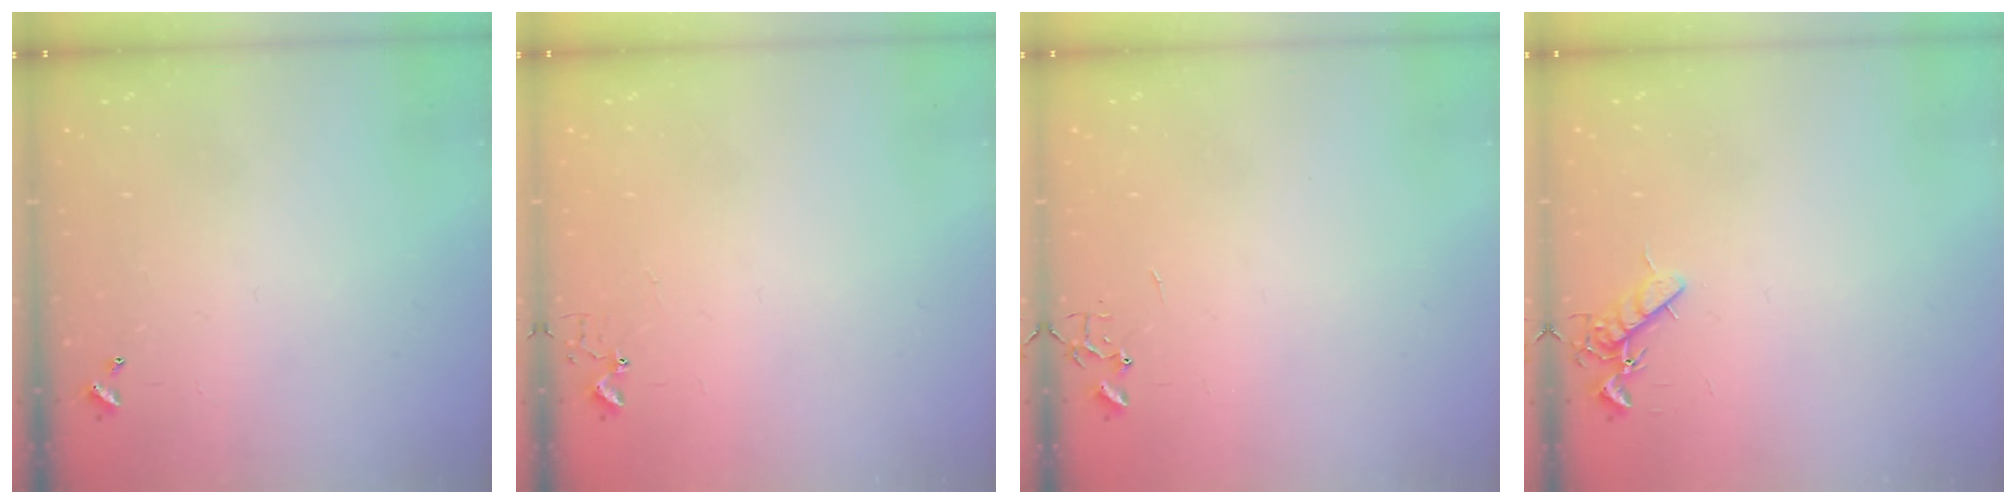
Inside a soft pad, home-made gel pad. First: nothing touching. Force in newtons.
{"total": 2.7, "press": 2.7, "slide": 0.2}
{"total": 0.0}
{"total": 7.7, "press": 7.7, "slide": 1.1}